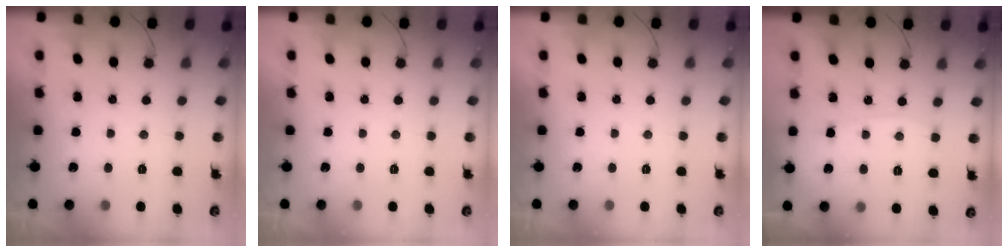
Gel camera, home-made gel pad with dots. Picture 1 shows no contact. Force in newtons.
{"total": 0.0}
{"total": 0.0}
{"total": 2.3, "press": 2.2, "slide": 0.3}